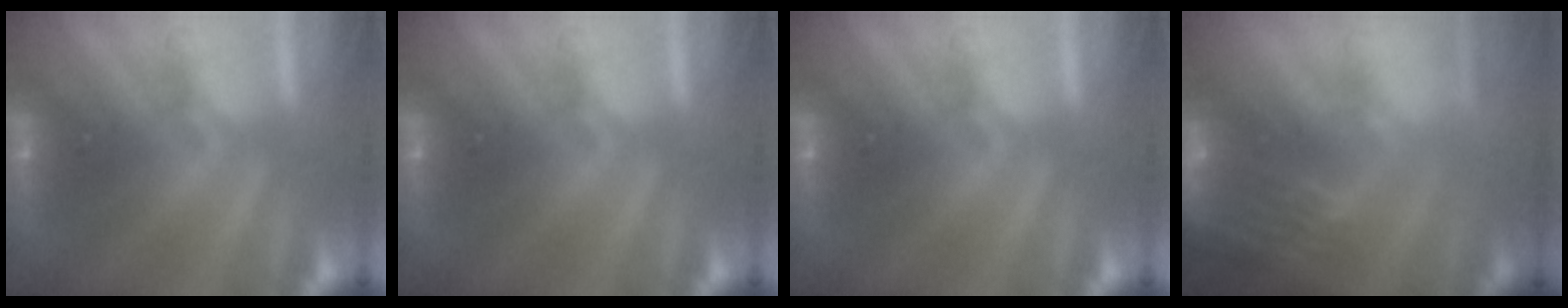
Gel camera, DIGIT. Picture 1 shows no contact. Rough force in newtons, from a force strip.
{"total": 0.0}
{"total": 0.0}
{"total": 6.1}